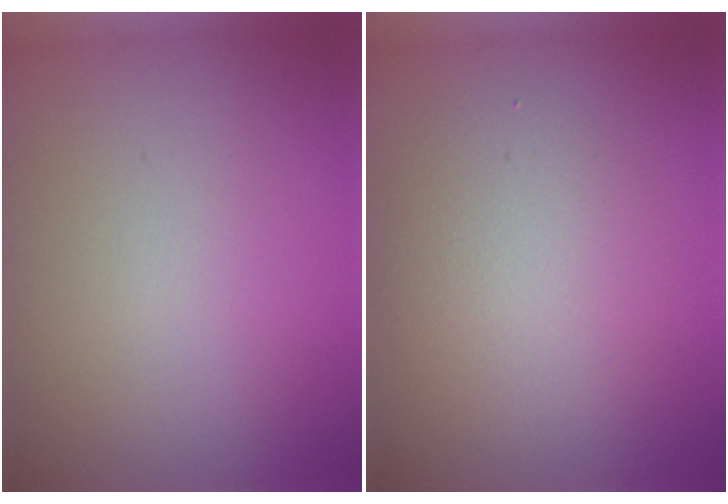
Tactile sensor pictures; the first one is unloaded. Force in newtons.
{"total": 3.8, "press": 3.8, "slide": 0.4}